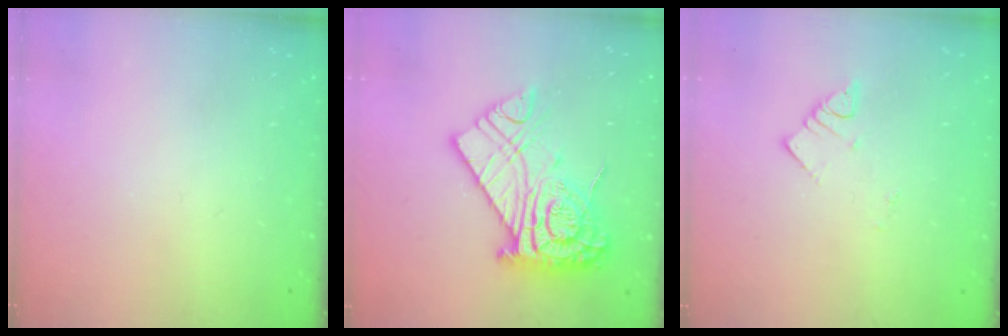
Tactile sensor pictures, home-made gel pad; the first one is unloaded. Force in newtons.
{"total": 20.4, "press": 20.3, "slide": 1.4}
{"total": 2.7, "press": 2.7, "slide": 0.1}